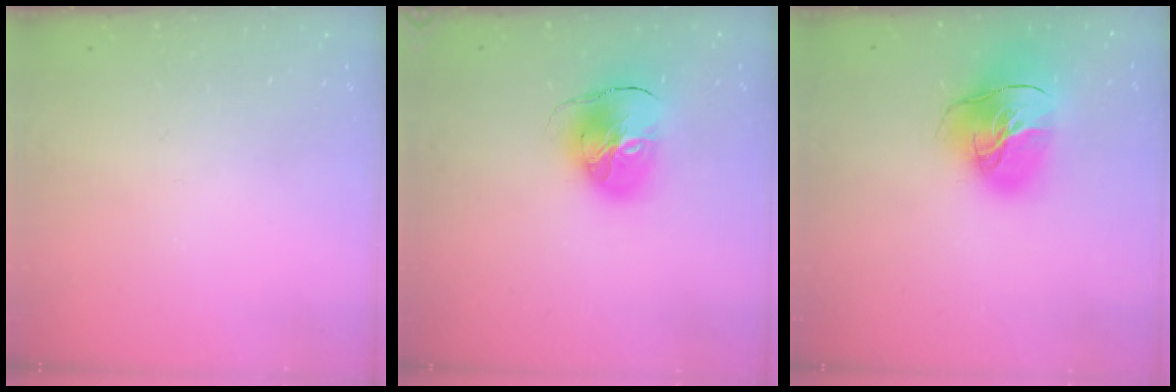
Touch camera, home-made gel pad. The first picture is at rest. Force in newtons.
{"total": 12.3, "press": 12.2, "slide": 1.6}
{"total": 20.8, "press": 20.6, "slide": 2.7}